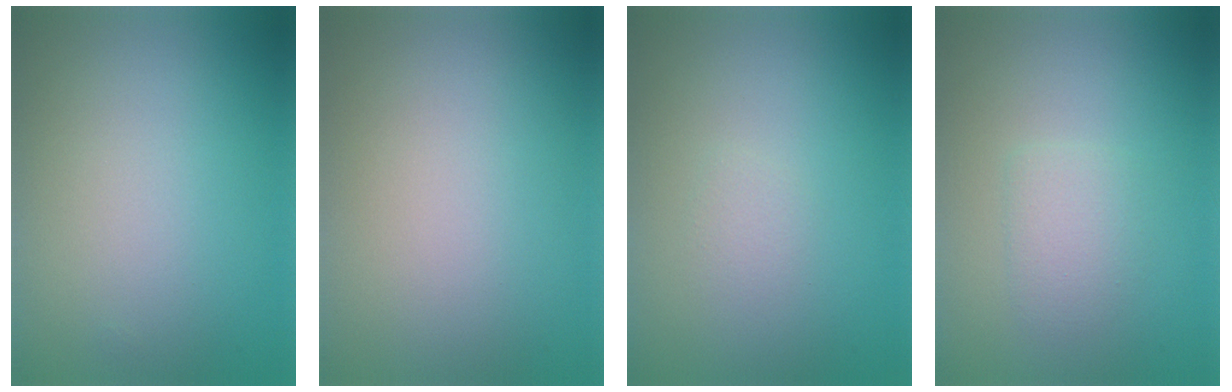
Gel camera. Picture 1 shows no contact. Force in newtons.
{"total": 0.0}
{"total": 0.7, "press": 0.7, "slide": 0.0}
{"total": 1.7, "press": 1.7, "slide": 0.3}